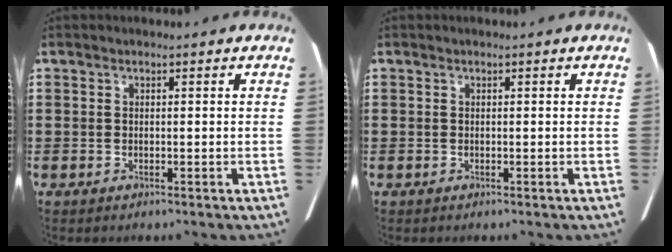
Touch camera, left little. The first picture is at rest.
{"total": 0.0}